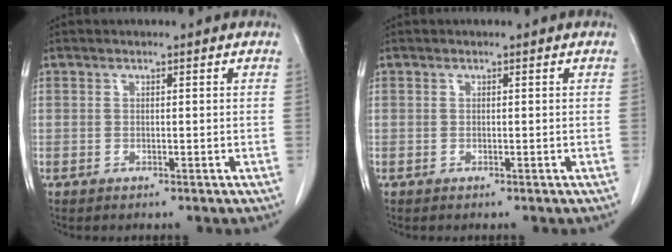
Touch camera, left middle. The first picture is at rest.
{"total": 0.0}